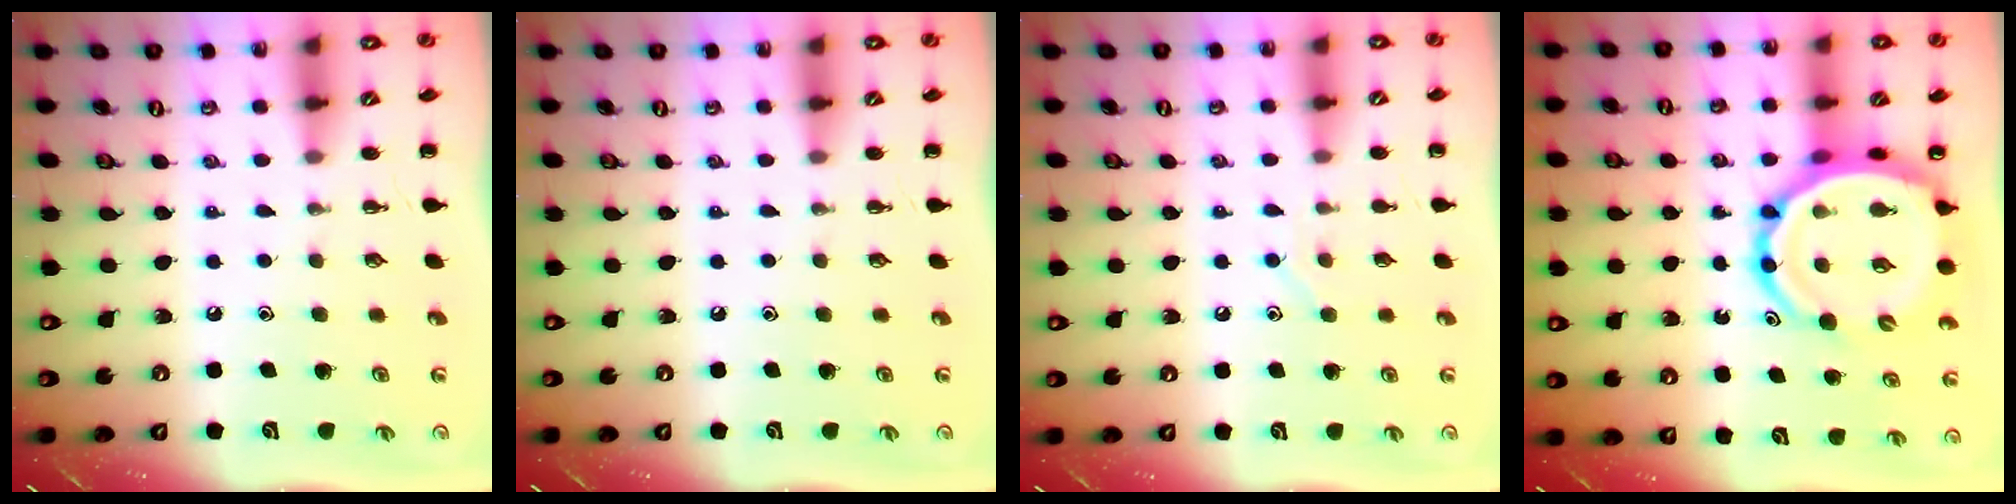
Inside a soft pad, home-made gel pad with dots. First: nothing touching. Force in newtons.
{"total": 0.0}
{"total": 5.6, "press": 5.5, "slide": 1.1}
{"total": 15.1, "press": 14.4, "slide": 4.3}